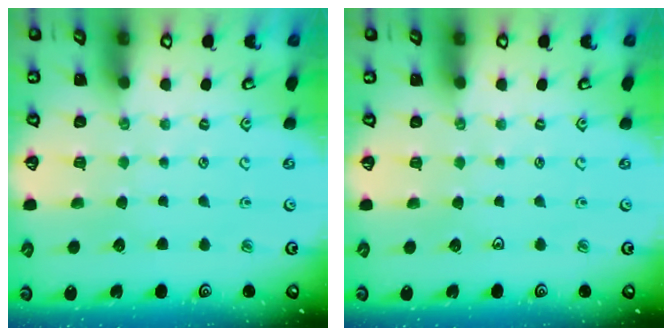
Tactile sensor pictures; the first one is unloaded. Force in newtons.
{"total": 0.0}